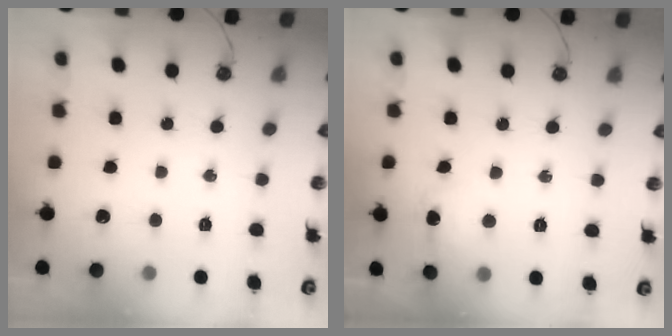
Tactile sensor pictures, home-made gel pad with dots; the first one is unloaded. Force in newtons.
{"total": 7.1, "press": 7.0, "slide": 0.8}